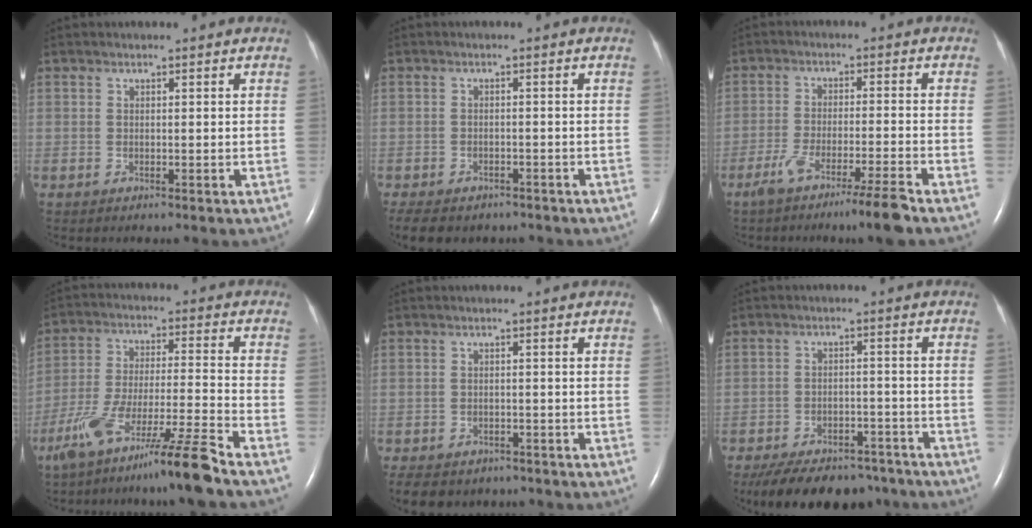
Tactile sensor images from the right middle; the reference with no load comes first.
{"total": 11.7, "force": [-8.8, 6.1, 4.6], "torque": [-0.111, -0.009, -0.109]}
{"total": 7.6, "force": [-5.5, -1.0, 5.1], "torque": [-0.092, -0.017, -0.101]}
{"total": 13.9, "force": [-10.3, -1.7, 9.2], "torque": [-0.171, -0.024, -0.183]}
{"total": 12.6, "force": [-9.4, 7.2, 4.4], "torque": [-0.116, -0.010, -0.111]}
{"total": 16.5, "force": [-13.5, 7.1, 6.4], "torque": [-0.131, -0.005, -0.183]}